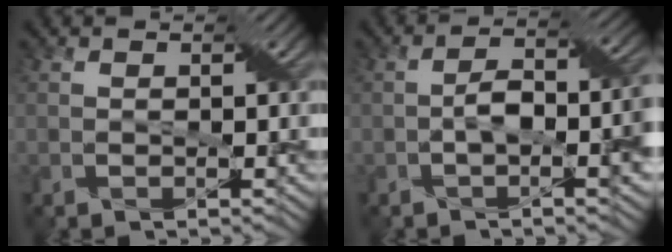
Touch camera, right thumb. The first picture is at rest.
{"total": 6.8, "force": [-1.2, 2.5, 6.2], "torque": [-0.101, 0.009, -0.024]}